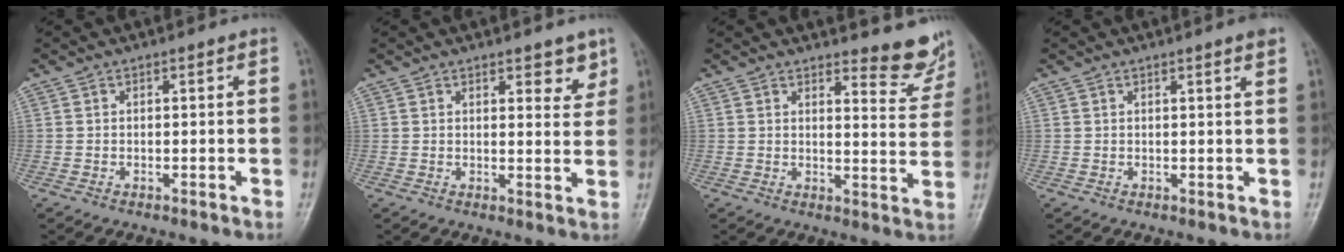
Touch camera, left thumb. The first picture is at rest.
{"total": 4.5, "force": [3.0, 1.9, 2.8], "torque": [-0.013, -0.020, 0.037]}
{"total": 7.2, "force": [6.7, 1.8, 2.0], "torque": [-0.003, -0.066, 0.074]}
{"total": 2.0, "force": [1.4, -0.2, 1.4], "torque": [-0.017, -0.004, 0.019]}